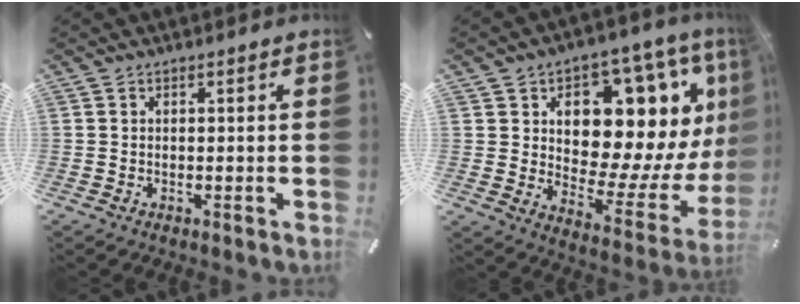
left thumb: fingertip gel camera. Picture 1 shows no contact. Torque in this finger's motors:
{"motor_torque": [2.81, 2.20, 0.83, -0.01, 0.37]}